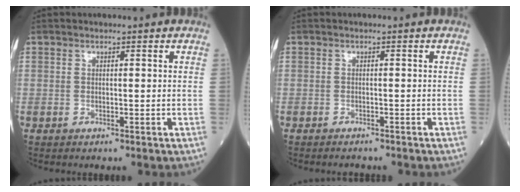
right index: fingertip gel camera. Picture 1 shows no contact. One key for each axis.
{"total": 1.5, "fx": -1.4, "fy": 0.3, "fz": 0.2, "tx": -0.006, "ty": -0.002, "tz": -0.020}